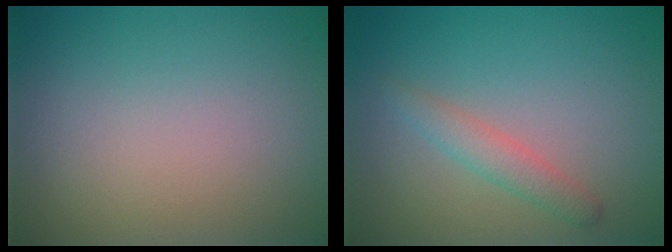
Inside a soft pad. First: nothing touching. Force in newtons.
{"total": 2.0, "press": 2.0, "slide": 0.1}